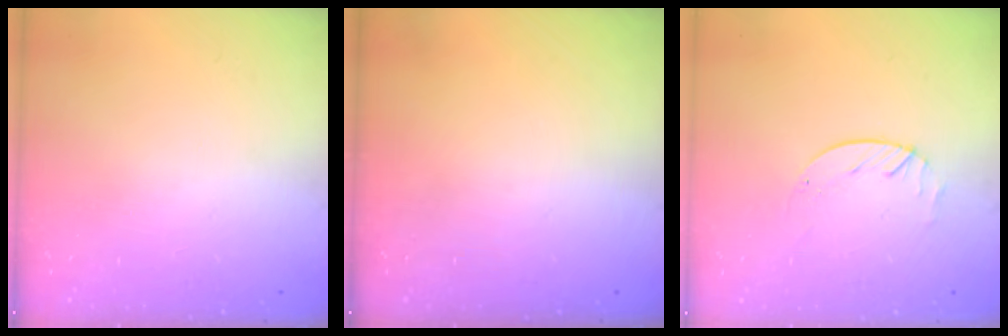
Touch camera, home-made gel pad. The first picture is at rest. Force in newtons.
{"total": 0.0}
{"total": 1.7, "press": 1.7, "slide": 0.2}